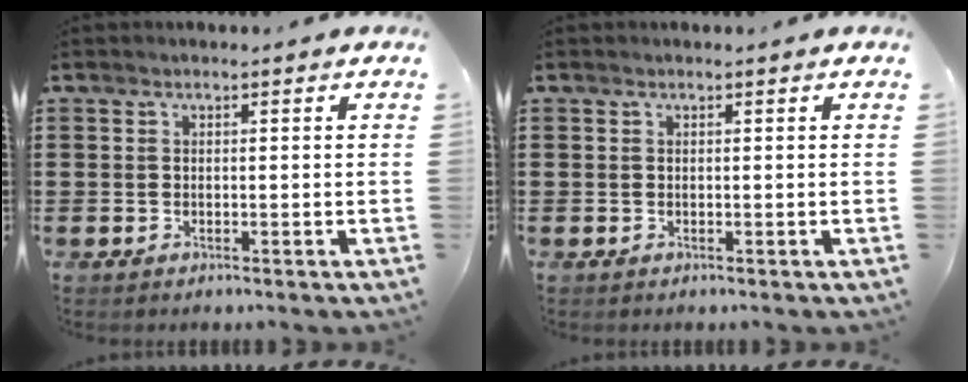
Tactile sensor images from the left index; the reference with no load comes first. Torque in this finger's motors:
{"motor_torque": [-0.47, 0.53, 0.00, -0.01]}